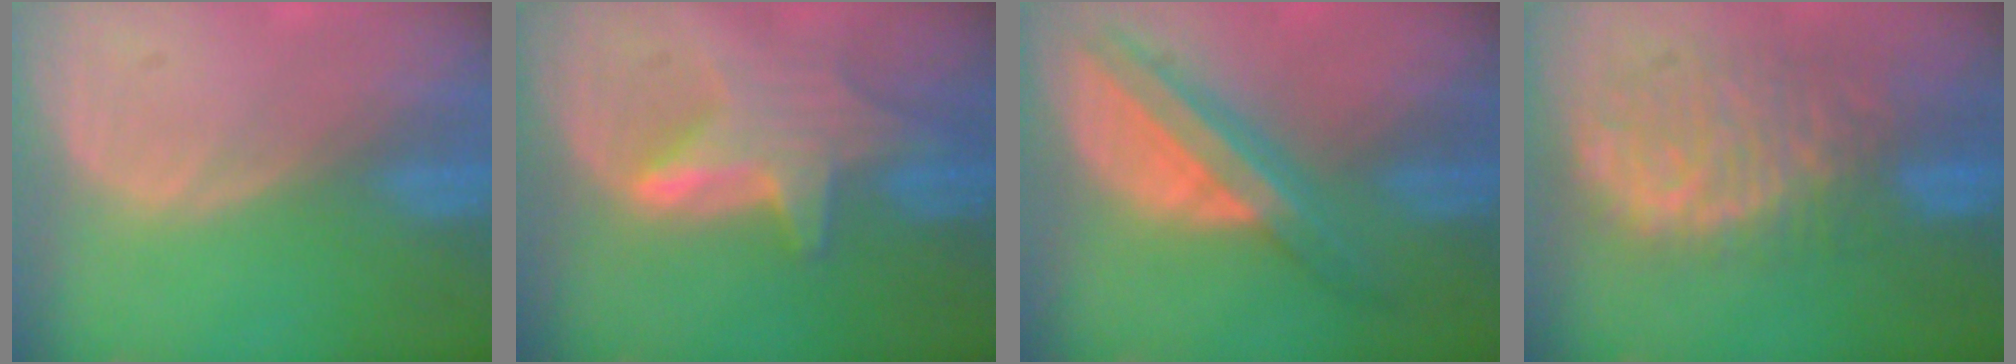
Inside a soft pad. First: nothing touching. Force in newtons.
{"total": 6.9, "press": 6.4, "slide": 2.6}
{"total": 8.1, "press": 6.9, "slide": 4.4}
{"total": 10.9, "press": 9.4, "slide": 5.5}